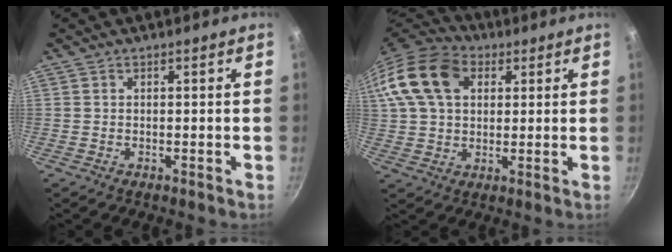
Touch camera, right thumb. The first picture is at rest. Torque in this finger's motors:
{"motor_torque": [0.49, 2.21, 0.65, -0.58, 0.42]}